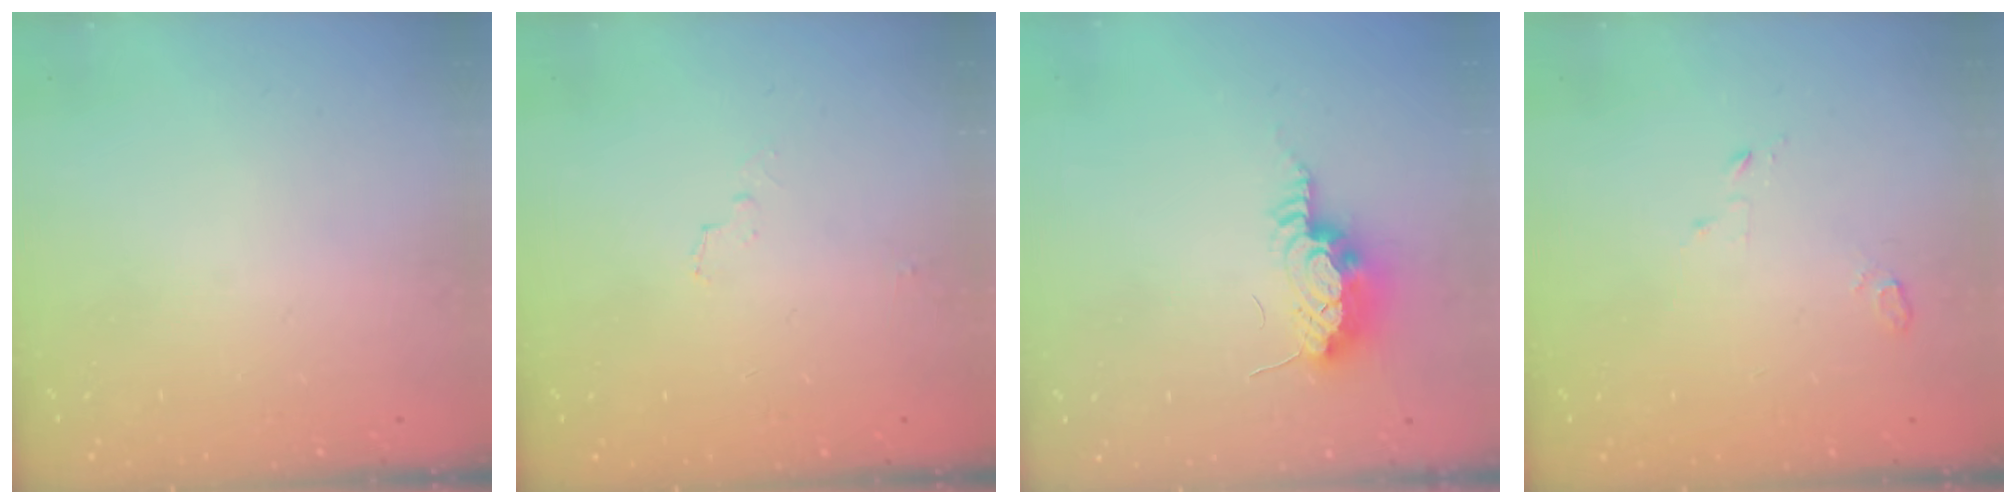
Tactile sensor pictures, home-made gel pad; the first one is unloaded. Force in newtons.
{"total": 3.4, "press": 3.1, "slide": 1.5}
{"total": 12.9, "press": 10.5, "slide": 7.5}
{"total": 2.8, "press": 2.8, "slide": 0.3}